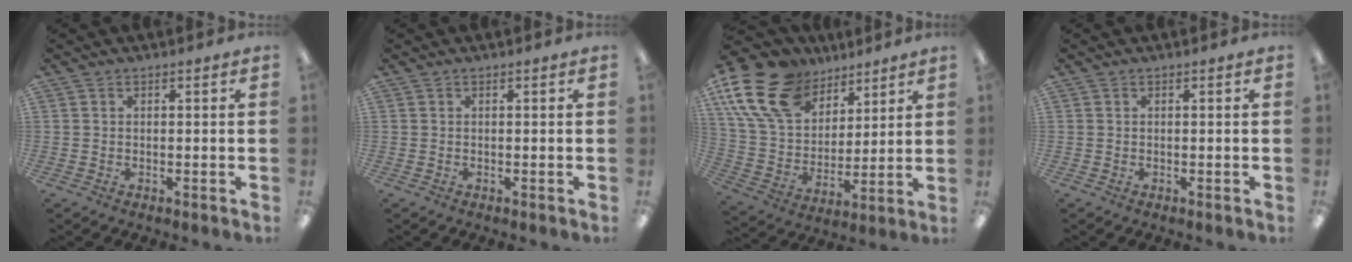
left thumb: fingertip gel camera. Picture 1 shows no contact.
{"total": 0.0}
{"total": 19.7, "force": [11.7, 12.4, 9.8], "torque": [-0.211, -0.045, 0.223]}
{"total": 0.0}